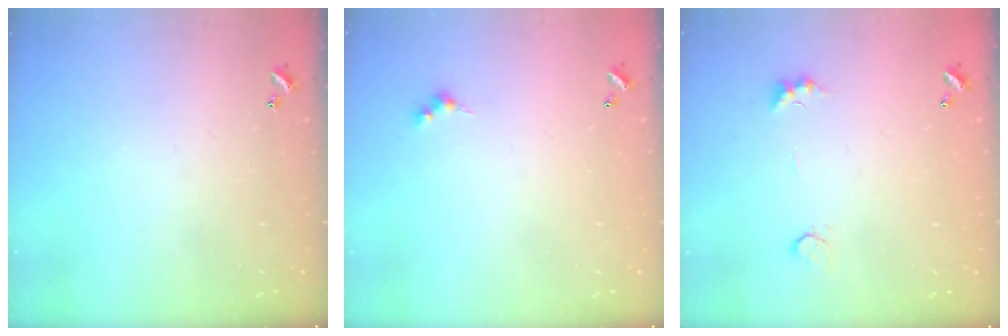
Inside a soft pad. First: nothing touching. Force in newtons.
{"total": 2.4, "press": 2.4, "slide": 0.4}
{"total": 2.7, "press": 2.6, "slide": 0.8}